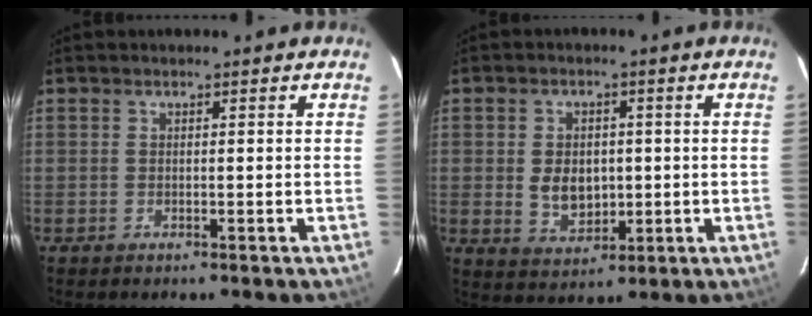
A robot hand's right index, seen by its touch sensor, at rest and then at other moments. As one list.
[{"total": 6.8, "force": [-0.3, 4.9, 4.7], "torque": [-0.089, -0.001, 0.006]}]